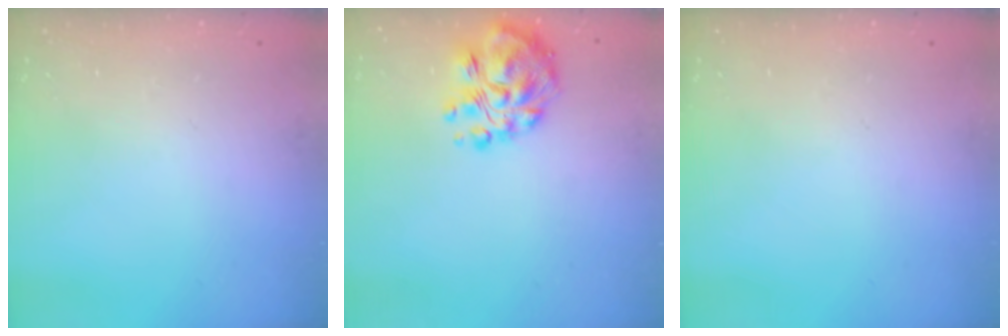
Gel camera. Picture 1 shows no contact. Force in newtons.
{"total": 11.0, "press": 10.7, "slide": 2.4}
{"total": 0.0}